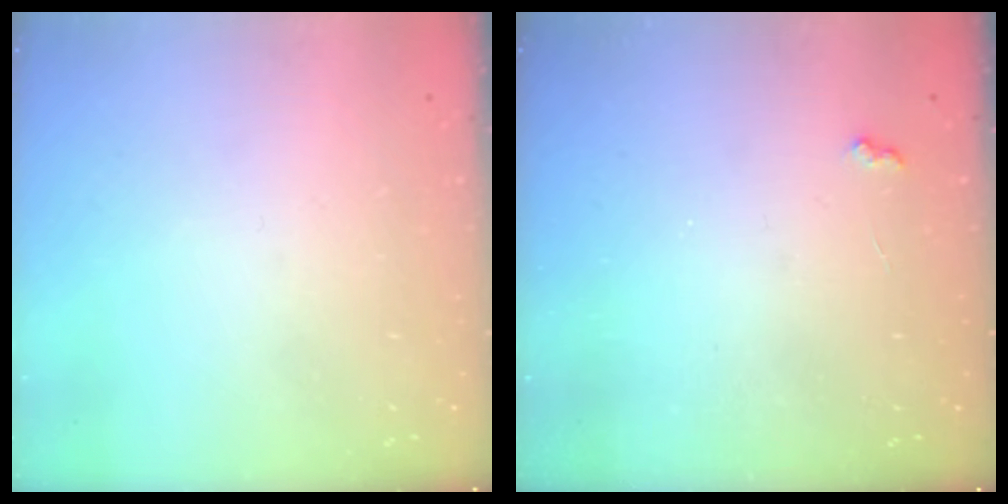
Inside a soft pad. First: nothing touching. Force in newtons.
{"total": 3.6, "press": 3.6, "slide": 0.6}